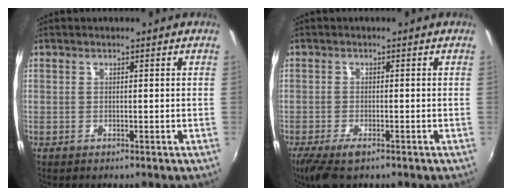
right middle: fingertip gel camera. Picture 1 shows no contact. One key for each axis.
{"total": 6.3, "fx": -4.4, "fy": 1.9, "fz": 4.2, "tx": -0.100, "ty": -0.027, "tz": -0.079}